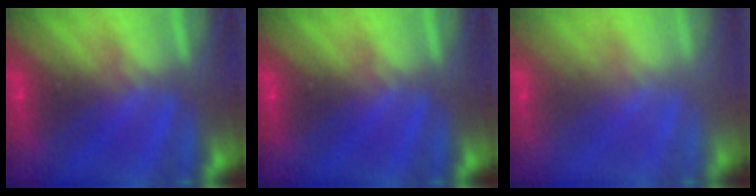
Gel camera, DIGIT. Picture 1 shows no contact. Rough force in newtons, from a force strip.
{"total": 0.0}
{"total": 2.2}